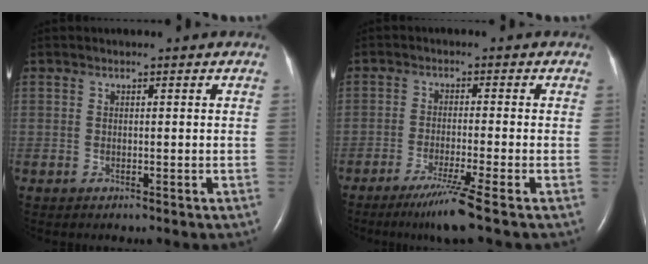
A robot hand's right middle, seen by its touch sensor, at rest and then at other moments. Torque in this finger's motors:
{"motor_torque": [0.72, -0.60, 0.23, 0.06]}